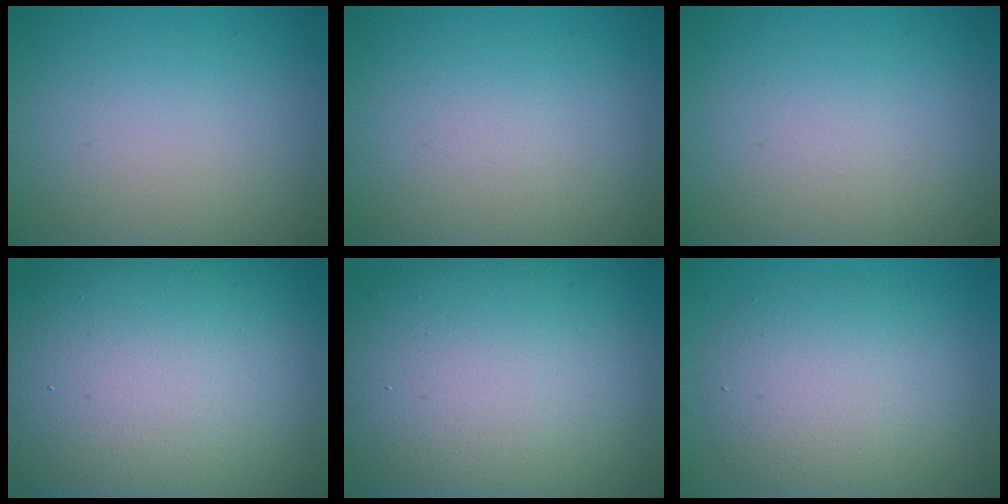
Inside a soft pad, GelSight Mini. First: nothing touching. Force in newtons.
{"total": 0.0}
{"total": 0.0}
{"total": 20.5, "press": 20.5, "slide": 0.9}
{"total": 15.6, "press": 15.6, "slide": 1.0}
{"total": 5.6, "press": 5.6, "slide": 0.3}